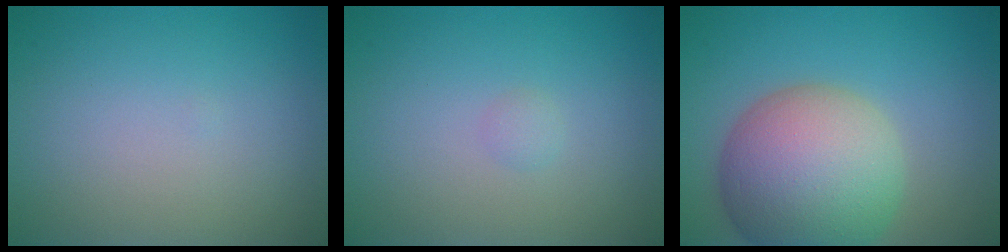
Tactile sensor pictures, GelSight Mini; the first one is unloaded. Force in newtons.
{"total": 0.6, "press": 0.6, "slide": 0.0}
{"total": 11.1, "press": 11.1, "slide": 0.6}